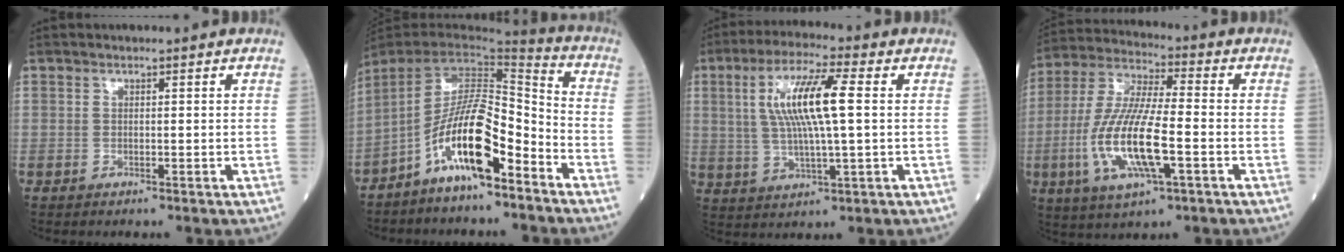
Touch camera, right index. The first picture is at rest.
{"total": 13.7, "force": [-7.7, 2.9, 11.0], "torque": [-0.208, 0.014, -0.136]}
{"total": 11.1, "force": [2.0, 1.2, 10.8], "torque": [-0.219, 0.010, 0.037]}
{"total": 15.3, "force": [-4.0, 3.1, 14.4], "torque": [-0.310, -0.012, -0.073]}